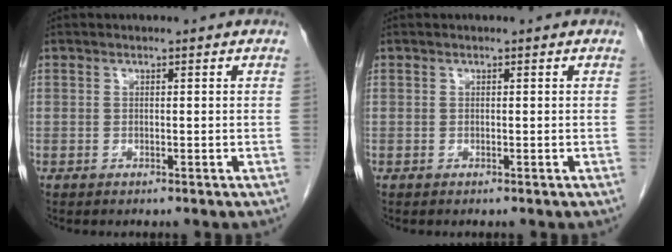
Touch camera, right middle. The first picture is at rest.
{"total": 0.0}